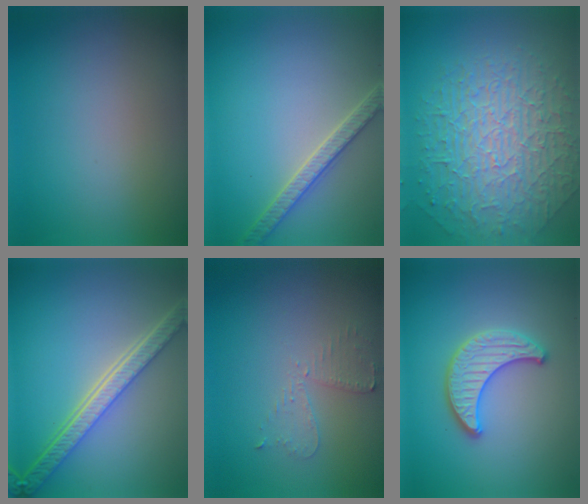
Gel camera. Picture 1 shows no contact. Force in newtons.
{"total": 2.8, "press": 2.8, "slide": 0.6}
{"total": 10.1, "press": 6.6, "slide": 7.6}
{"total": 5.7, "press": 4.4, "slide": 3.7}
{"total": 2.2, "press": 2.2, "slide": 0.5}
{"total": 3.5, "press": 3.4, "slide": 0.7}